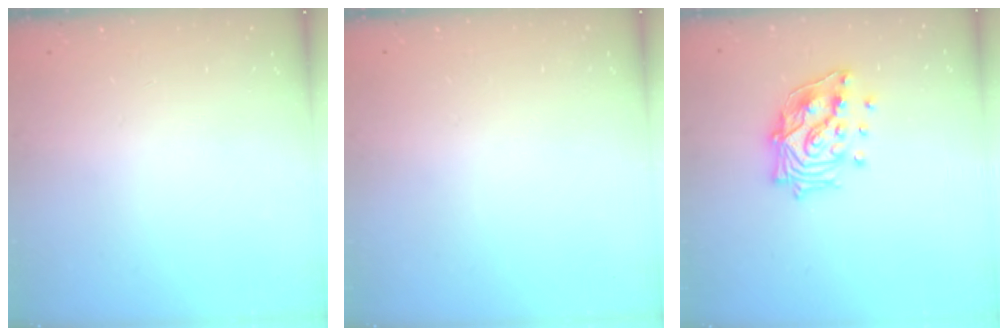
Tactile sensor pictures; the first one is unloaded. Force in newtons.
{"total": 0.0}
{"total": 15.6, "press": 15.5, "slide": 2.0}